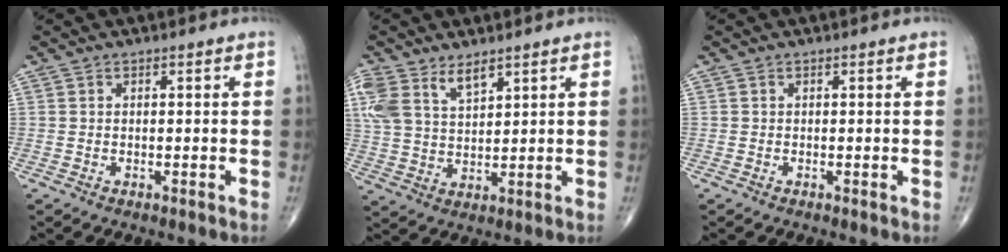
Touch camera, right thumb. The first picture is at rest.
{"total": 9.0, "force": [5.4, 4.3, 5.7], "torque": [-0.114, -0.011, 0.117]}
{"total": 0.0}